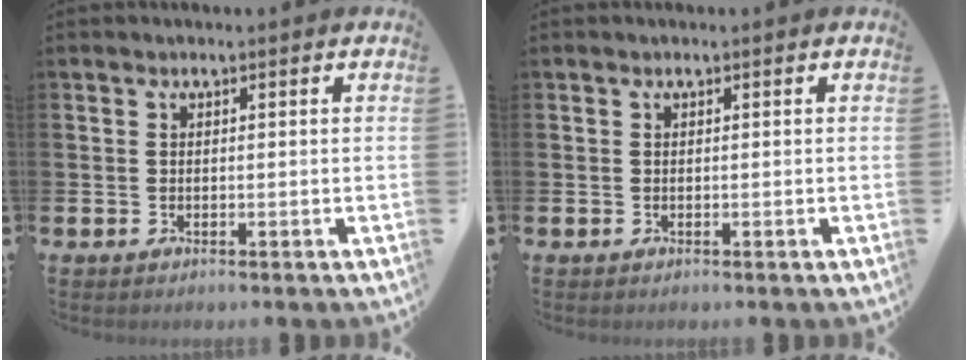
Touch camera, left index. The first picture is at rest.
{"total": 0.0}